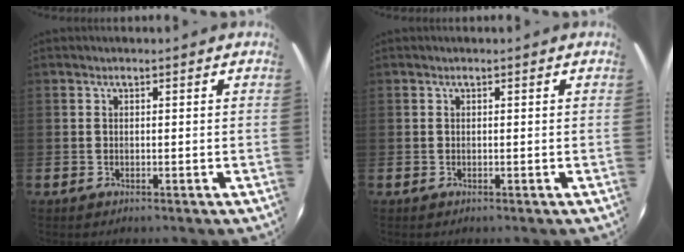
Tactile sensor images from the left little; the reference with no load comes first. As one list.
[{"total": 0.0}]